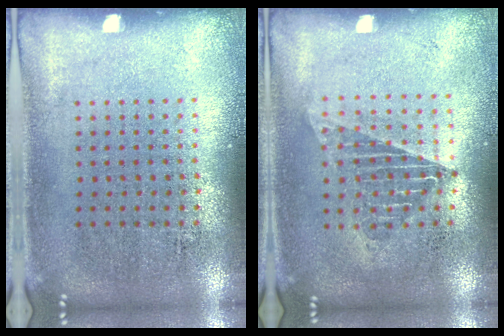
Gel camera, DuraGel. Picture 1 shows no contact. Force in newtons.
{"total": 1.3, "press": 1.2, "slide": 0.5}